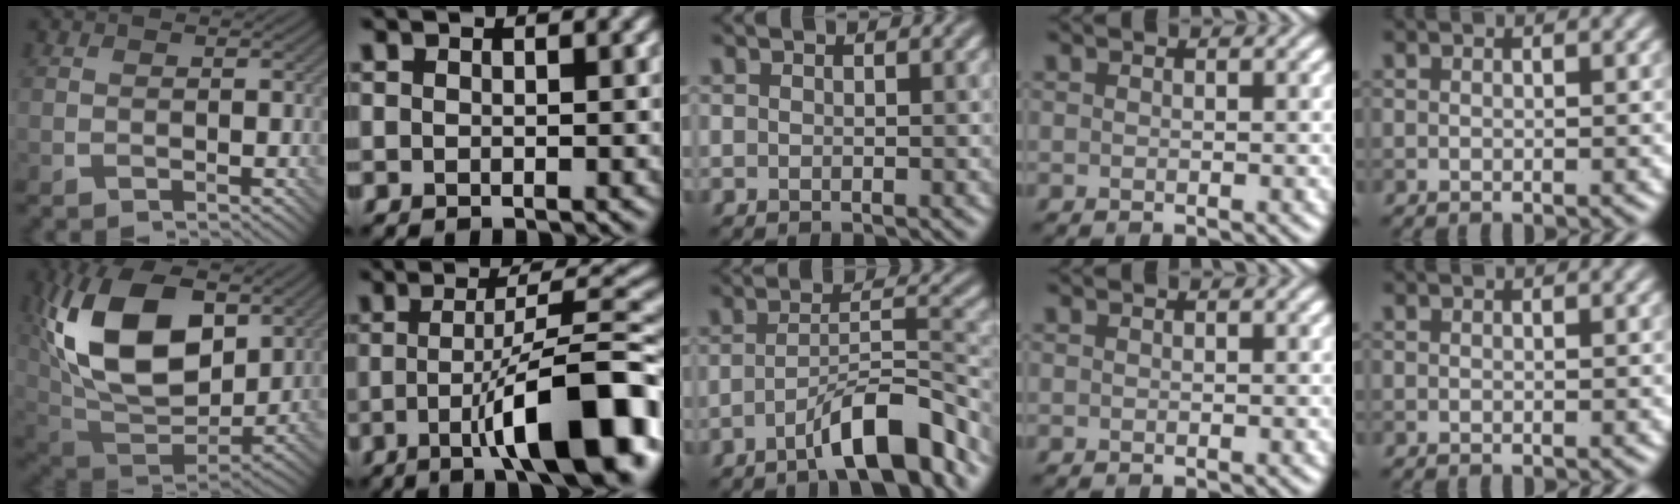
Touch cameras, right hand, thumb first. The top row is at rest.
{"thumb": {"total": 17.5, "force": [5.6, 10.1, 13.2], "torque": [-0.278, 0.010, 0.104]}, "index": {"total": 12.1, "force": [-4.1, 2.7, 11.0], "torque": [-0.148, 0.010, -0.062]}, "middle": {"total": 6.7, "force": [-4.2, 1.3, 5.0], "torque": [-0.077, 0.012, -0.070]}}